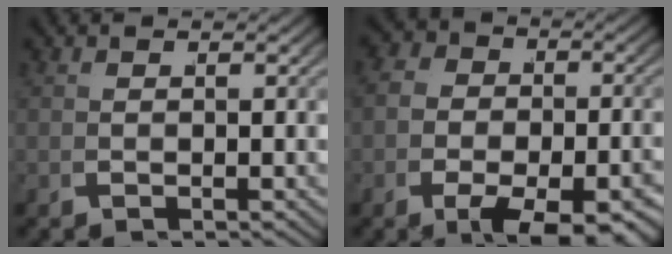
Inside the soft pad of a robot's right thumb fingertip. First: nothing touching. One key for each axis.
{"total": 6.3, "fx": -1.8, "fy": 4.1, "fz": 4.5, "tx": -0.073, "ty": -0.031, "tz": -0.016}